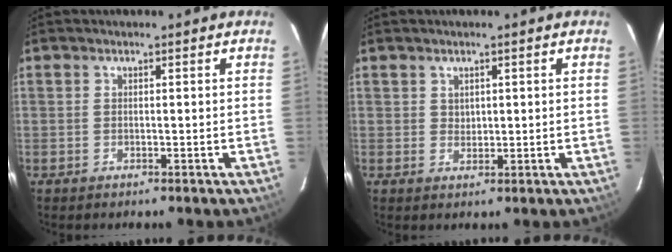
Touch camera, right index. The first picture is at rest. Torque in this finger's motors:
{"motor_torque": [-0.28, 0.21, -0.05, 0.00]}